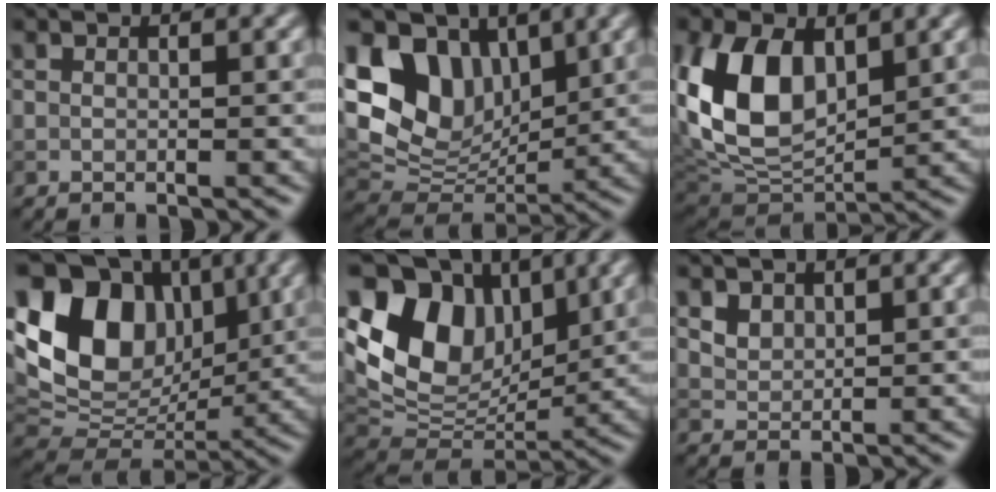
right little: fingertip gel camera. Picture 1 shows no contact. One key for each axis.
{"total": 10.9, "fx": 4.7, "fy": 7.6, "fz": 6.3, "tx": -0.132, "ty": 0.015, "tz": 0.086}
{"total": 10.3, "fx": 2.4, "fy": 6.6, "fz": 7.5, "tx": -0.176, "ty": -0.010, "tz": 0.048}
{"total": 12.8, "fx": 4.1, "fy": 9.3, "fz": 7.8, "tx": -0.147, "ty": 0.014, "tz": 0.075}
{"total": 11.1, "fx": 4.4, "fy": 7.8, "fz": 6.6, "tx": -0.134, "ty": -0.002, "tz": 0.084}
{"total": 2.3, "fx": 1.4, "fy": 1.5, "fz": 0.9, "tx": -0.029, "ty": -0.006, "tz": 0.038}